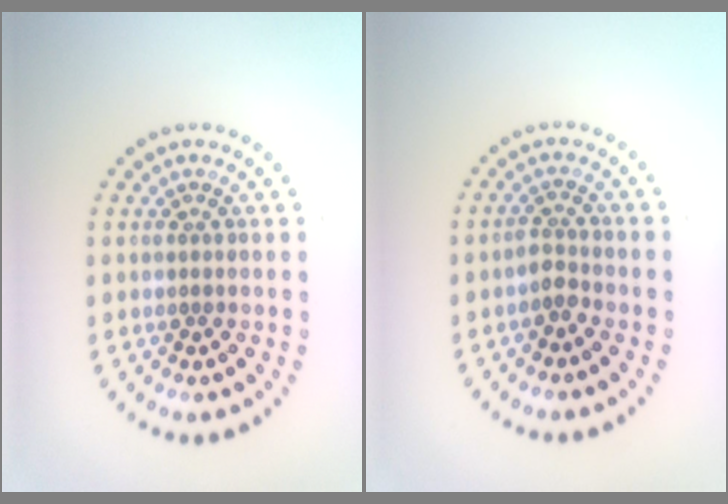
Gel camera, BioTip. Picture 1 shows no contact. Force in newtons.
{"total": 1.4, "press": 1.1, "slide": 0.9}